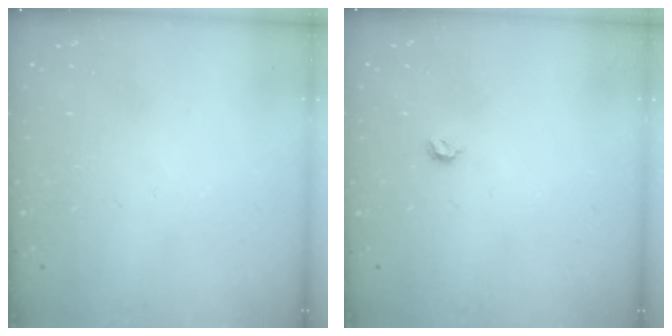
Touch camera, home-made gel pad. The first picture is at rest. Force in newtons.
{"total": 4.6, "press": 4.5, "slide": 0.9}